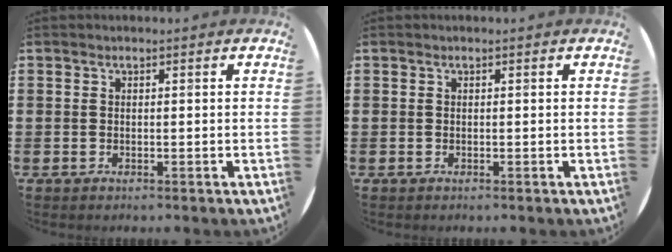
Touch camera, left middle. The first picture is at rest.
{"total": 0.0}